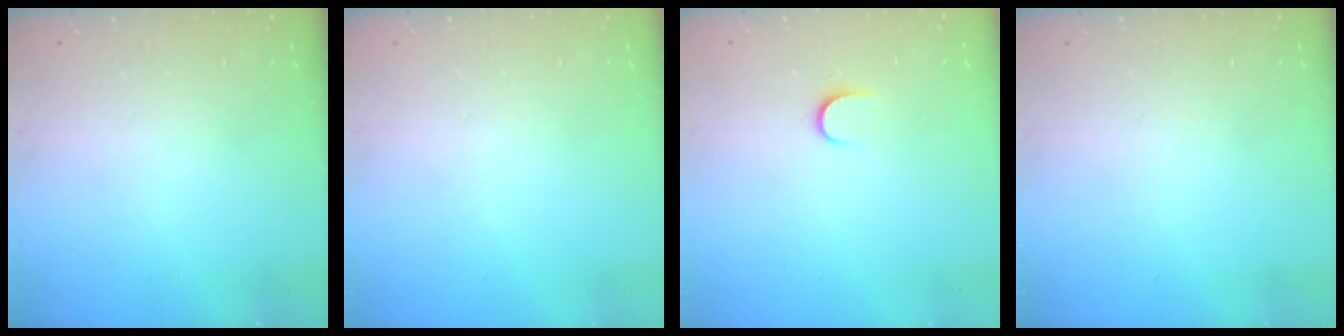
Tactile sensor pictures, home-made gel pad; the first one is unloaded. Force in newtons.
{"total": 0.0}
{"total": 5.3, "press": 5.3, "slide": 0.5}
{"total": 0.0}